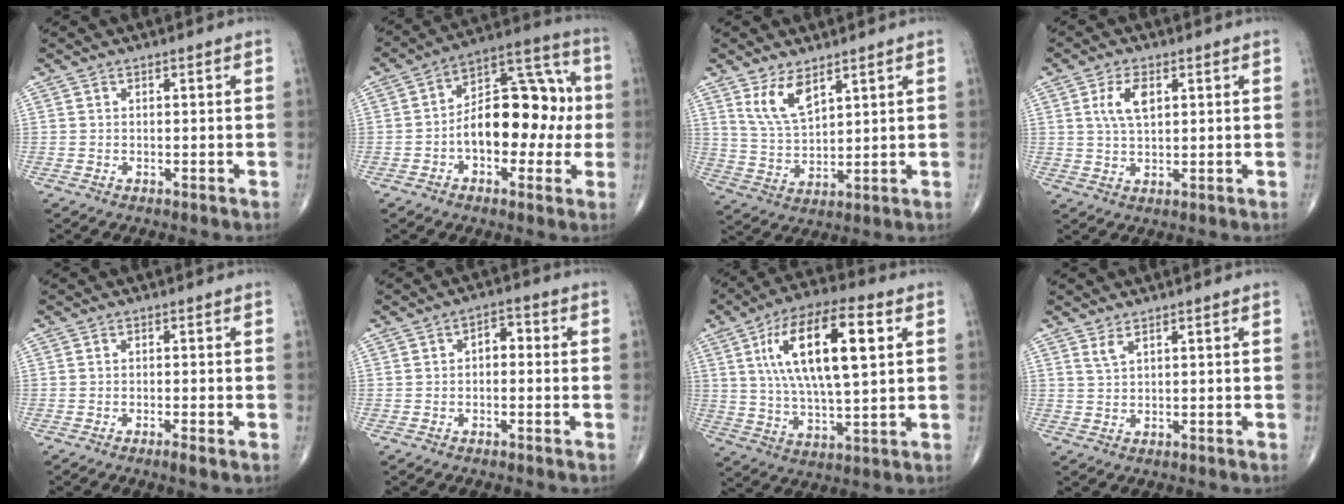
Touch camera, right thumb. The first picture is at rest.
{"total": 17.4, "force": [-1.5, 10.3, 14.0], "torque": [-0.179, 0.051, -0.029]}
{"total": 8.4, "force": [4.4, 4.1, 5.9], "torque": [-0.099, -0.024, 0.094]}
{"total": 5.9, "force": [1.8, 2.9, 4.7], "torque": [-0.092, -0.002, 0.036]}
{"total": 1.8, "force": [-1.0, 0.2, 1.5], "torque": [-0.033, -0.005, -0.022]}
{"total": 3.4, "force": [-0.1, 2.2, 2.6], "torque": [-0.020, 0.014, -0.012]}
{"total": 19.4, "force": [5.5, 7.0, 17.2], "torque": [-0.299, 0.002, 0.091]}
{"total": 1.8, "force": [1.3, 0.5, 1.2], "torque": [-0.027, -0.004, 0.031]}